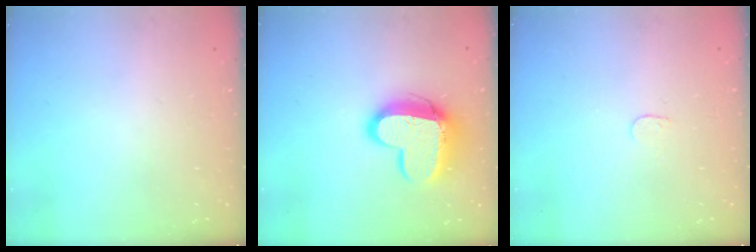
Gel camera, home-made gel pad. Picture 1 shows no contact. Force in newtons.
{"total": 14.4, "press": 14.3, "slide": 1.4}
{"total": 3.2, "press": 3.2, "slide": 0.3}